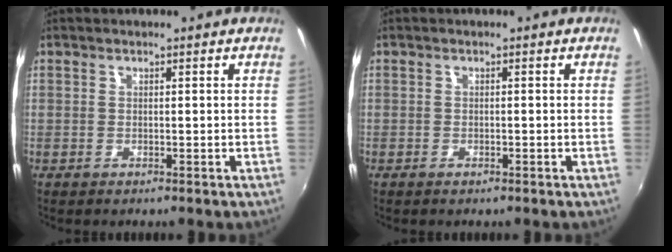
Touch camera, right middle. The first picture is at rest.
{"total": 0.7, "force": [-0.6, 0.4, 0.3], "torque": [-0.005, 0.000, -0.010]}